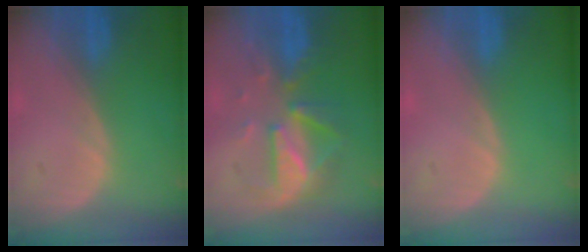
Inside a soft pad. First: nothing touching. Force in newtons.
{"total": 8.1, "press": 7.9, "slide": 2.0}
{"total": 0.0}